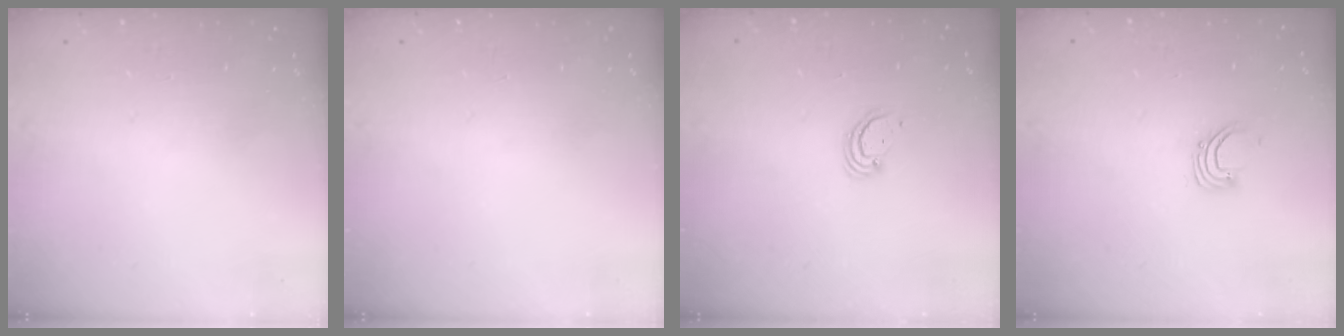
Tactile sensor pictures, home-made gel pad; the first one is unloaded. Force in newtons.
{"total": 0.0}
{"total": 2.4, "press": 2.4, "slide": 0.2}
{"total": 3.2, "press": 3.2, "slide": 0.2}